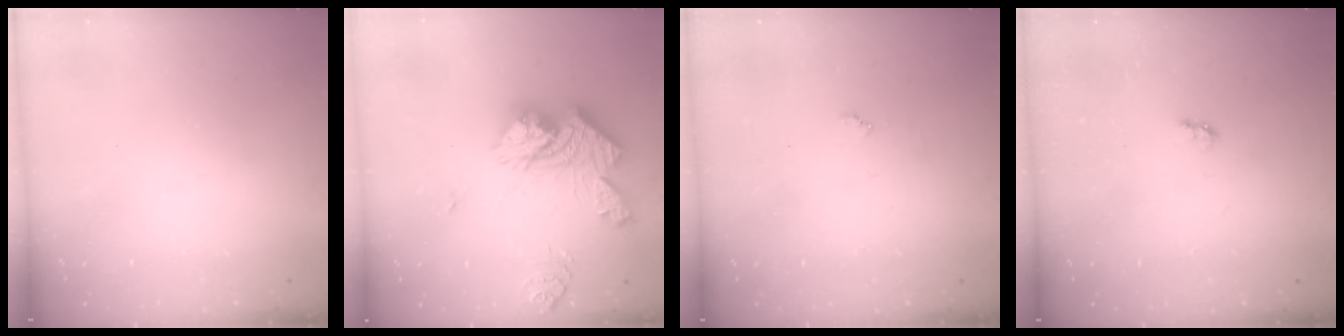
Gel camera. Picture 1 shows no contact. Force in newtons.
{"total": 19.3, "press": 19.1, "slide": 2.0}
{"total": 3.7, "press": 3.7, "slide": 0.4}
{"total": 2.6, "press": 2.6, "slide": 0.4}